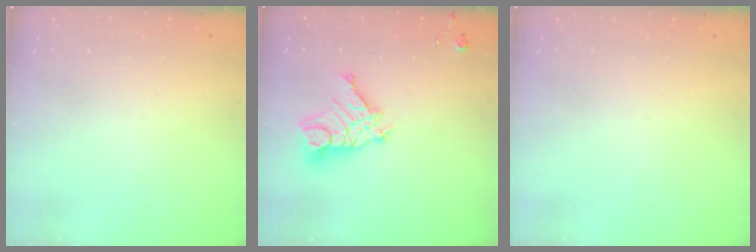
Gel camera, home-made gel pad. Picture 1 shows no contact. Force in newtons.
{"total": 12.0, "press": 11.9, "slide": 1.2}
{"total": 0.0}